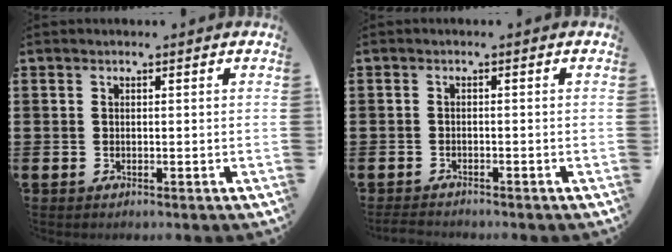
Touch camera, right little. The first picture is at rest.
{"total": 1.1, "force": [-1.1, 0.1, 0.2], "torque": [-0.007, 0.001, -0.022]}